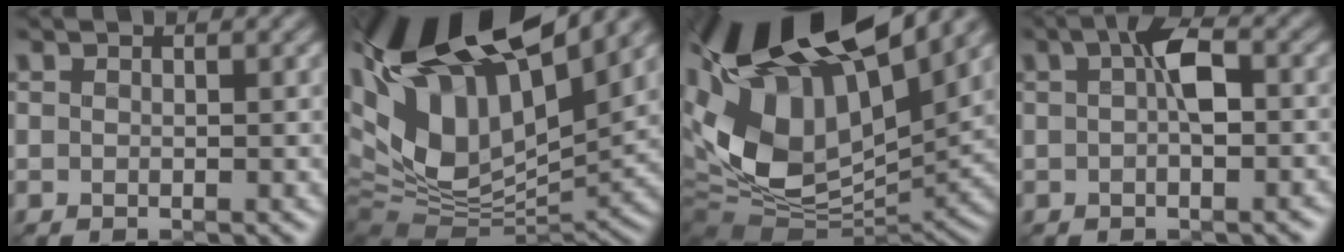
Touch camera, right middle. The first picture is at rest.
{"total": 18.9, "force": [7.7, 9.4, 14.5], "torque": [-0.248, 0.028, 0.160]}
{"total": 17.6, "force": [5.0, 8.9, 14.4], "torque": [-0.258, 0.010, 0.103]}
{"total": 3.4, "force": [0.3, 1.3, 3.1], "torque": [-0.052, 0.010, -0.001]}